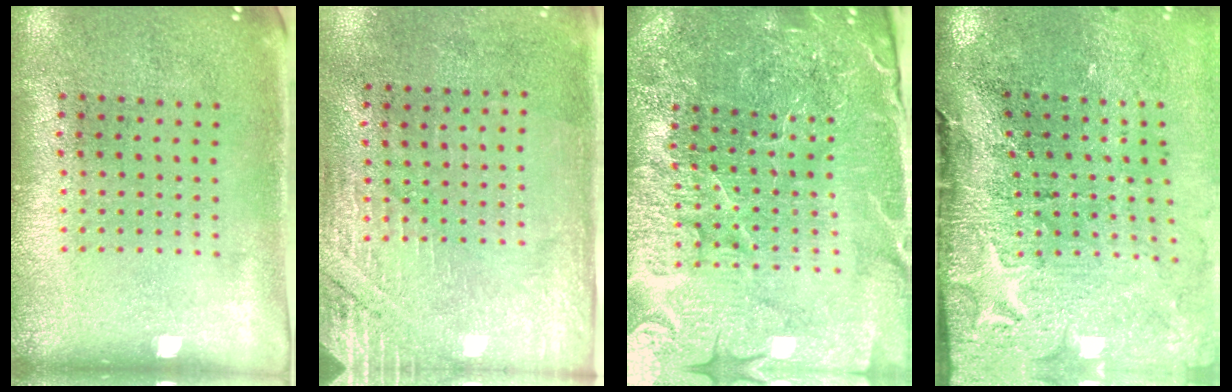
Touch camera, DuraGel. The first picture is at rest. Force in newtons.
{"total": 2.8, "press": 2.5, "slide": 1.3}
{"total": 5.7, "press": 5.2, "slide": 2.4}
{"total": 4.8, "press": 3.8, "slide": 2.9}